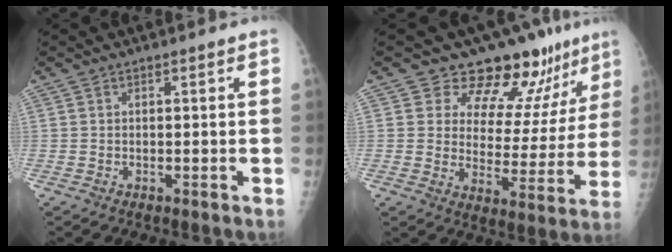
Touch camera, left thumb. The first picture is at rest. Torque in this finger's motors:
{"motor_torque": [0.13, 0.19, -0.25, -0.44, 0.03]}